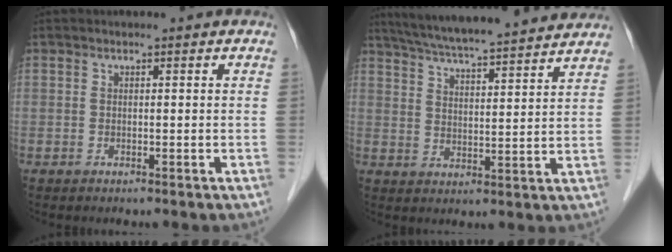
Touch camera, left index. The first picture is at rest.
{"total": 19.5, "force": [17.5, 0.9, 8.4], "torque": [-0.143, 0.025, 0.252]}